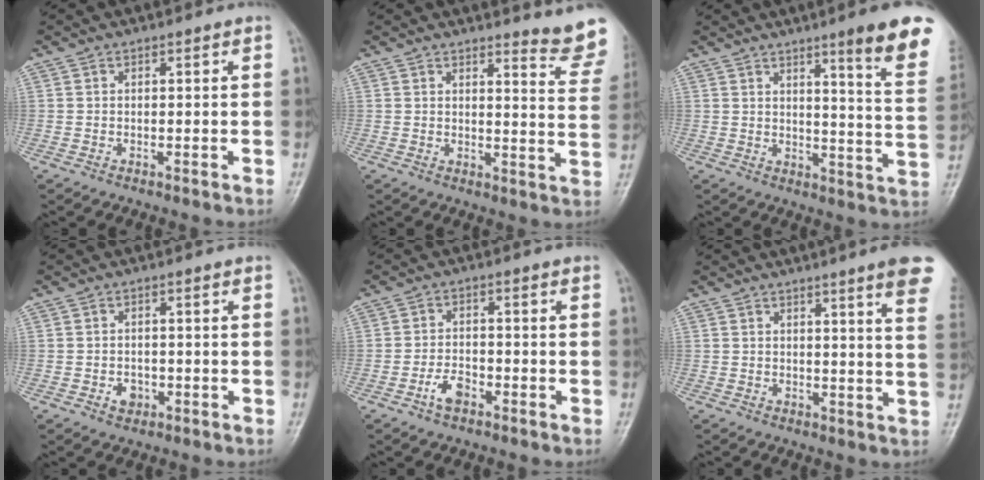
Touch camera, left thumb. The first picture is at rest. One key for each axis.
{"total": 9.4, "fx": 9.0, "fy": 0.5, "fz": 2.8, "tx": -0.011, "ty": -0.101, "tz": 0.086}
{"total": 14.5, "fx": 8.9, "fy": 1.0, "fz": 11.4, "tx": -0.126, "ty": -0.053, "tz": 0.107}
{"total": 2.5, "fx": -0.9, "fy": 2.1, "fz": 1.0, "tx": -0.002, "ty": 0.005, "tz": -0.010}
{"total": 3.8, "fx": -2.3, "fy": 2.1, "fz": 2.2, "tx": -0.034, "ty": 0.020, "tz": -0.043}
{"total": 10.3, "fx": 6.5, "fy": 0.3, "fz": 8.0, "tx": -0.086, "ty": -0.023, "tz": 0.062}